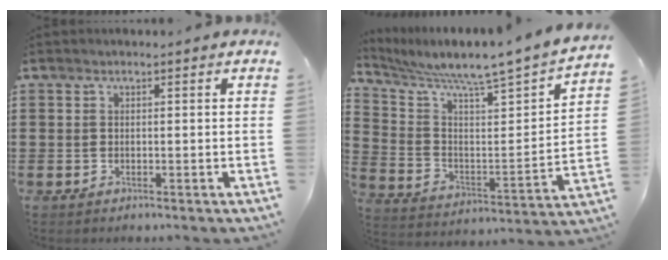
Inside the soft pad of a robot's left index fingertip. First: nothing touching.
{"total": 4.5, "force": [4.0, -0.4, 1.9], "torque": [-0.061, -0.053, 0.055]}